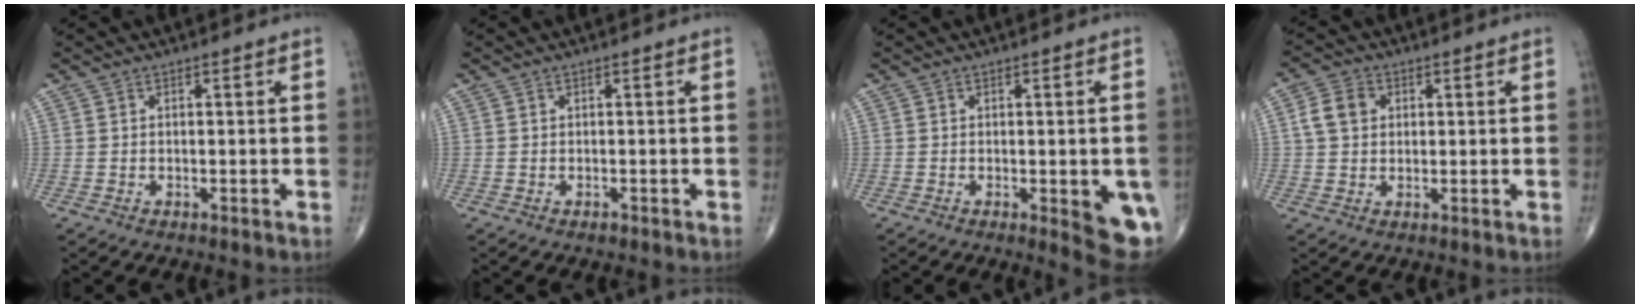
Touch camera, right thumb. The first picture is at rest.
{"total": 0.5, "force": [-0.2, 0.3, 0.3], "torque": [-0.001, 0.001, -0.004]}
{"total": 8.5, "force": [-2.0, 2.6, 7.8], "torque": [-0.076, -0.014, -0.018]}
{"total": 5.6, "force": [1.3, 4.4, 3.3], "torque": [-0.052, 0.006, 0.021]}